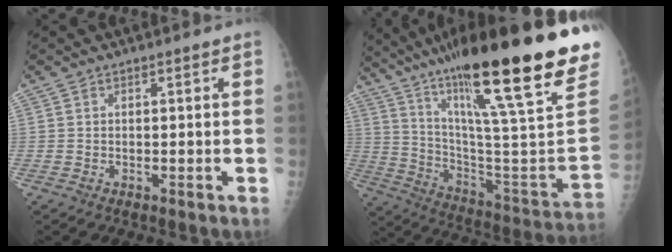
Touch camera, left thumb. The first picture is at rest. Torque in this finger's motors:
{"motor_torque": [4.16, 0.85, 1.27, -1.50, 0.71]}